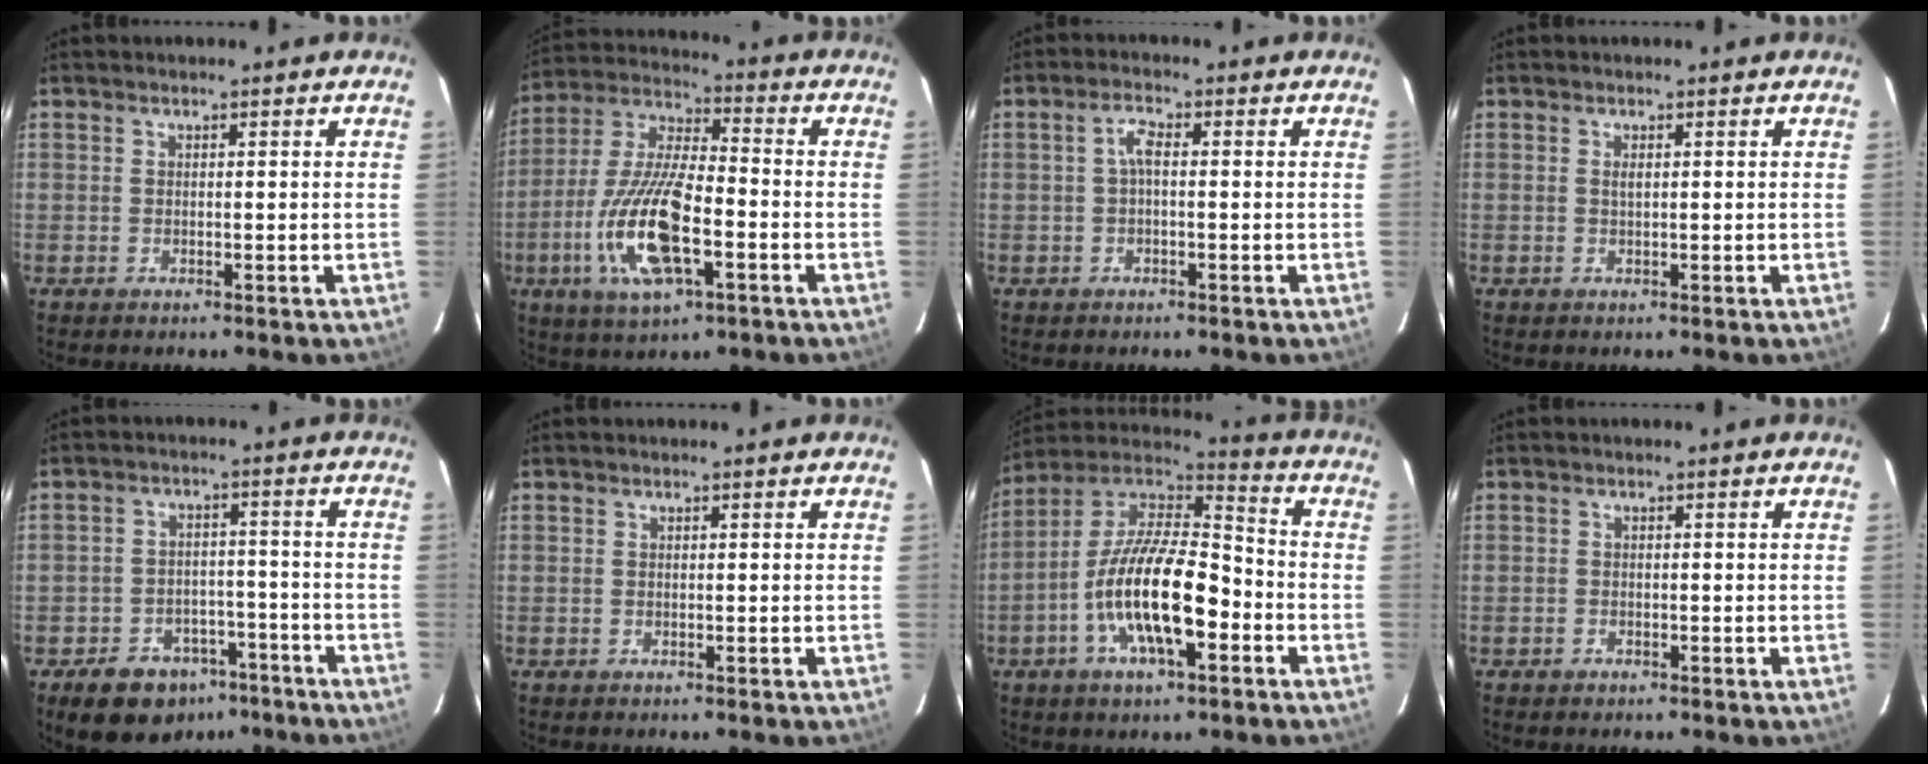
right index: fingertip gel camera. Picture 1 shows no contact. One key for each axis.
{"total": 17.1, "fx": -5.6, "fy": 5.9, "fz": 15.0, "tx": -0.320, "ty": -0.012, "tz": -0.106}
{"total": 2.3, "fx": -0.1, "fy": 0.8, "fz": 2.1, "tx": -0.045, "ty": 0.009, "tz": -0.002}
{"total": 0.7, "fx": 0.2, "fy": 0.2, "fz": 0.6, "tx": -0.010, "ty": 0.003, "tz": 0.003}
{"total": 11.3, "fx": -7.4, "fy": 7.6, "fz": 3.9, "tx": -0.091, "ty": 0.024, "tz": -0.089}
{"total": 0.0}
{"total": 18.2, "fx": -6.1, "fy": 6.6, "fz": 15.8, "tx": -0.300, "ty": -0.004, "tz": -0.118}
{"total": 0.9, "fx": -0.7, "fy": 0.5, "fz": 0.0, "tx": -0.001, "ty": 0.004, "tz": -0.011}